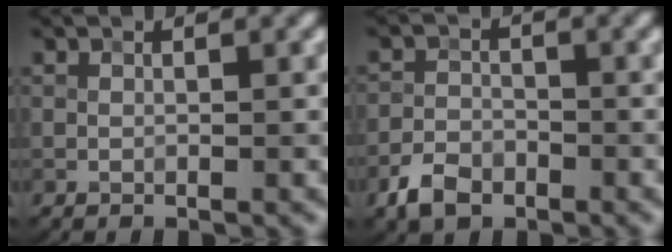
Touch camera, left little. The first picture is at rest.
{"total": 2.9, "force": [-2.0, 1.8, 1.0], "torque": [-0.016, -0.002, -0.046]}